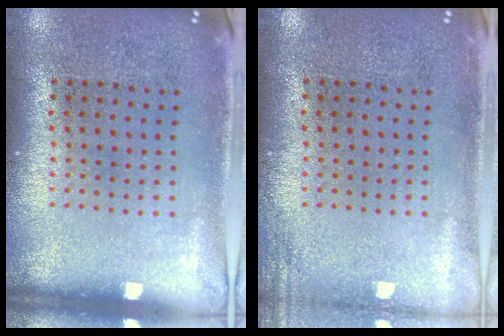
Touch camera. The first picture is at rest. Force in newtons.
{"total": 1.2, "press": 1.2, "slide": 0.1}